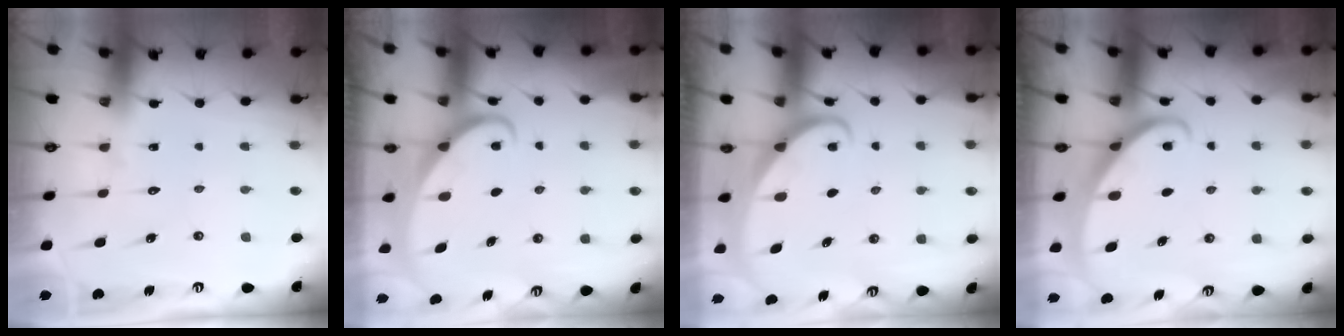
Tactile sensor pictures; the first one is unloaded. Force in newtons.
{"total": 2.0, "press": 2.0, "slide": 0.2}
{"total": 1.6, "press": 1.6, "slide": 0.1}
{"total": 2.0, "press": 2.0, "slide": 0.3}